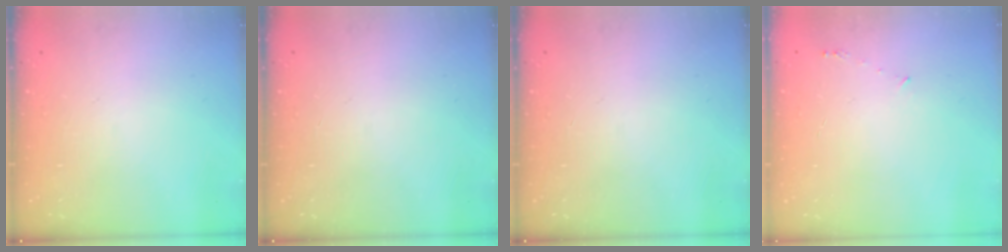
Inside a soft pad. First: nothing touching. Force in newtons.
{"total": 0.0}
{"total": 0.0}
{"total": 3.2, "press": 3.2, "slide": 0.2}